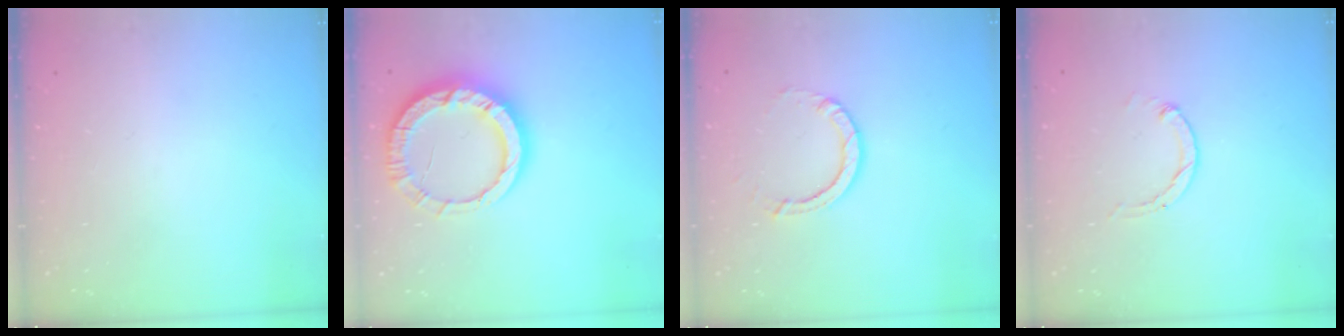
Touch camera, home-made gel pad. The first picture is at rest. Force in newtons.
{"total": 13.6, "press": 13.5, "slide": 1.4}
{"total": 4.5, "press": 4.5, "slide": 0.3}
{"total": 0.0}